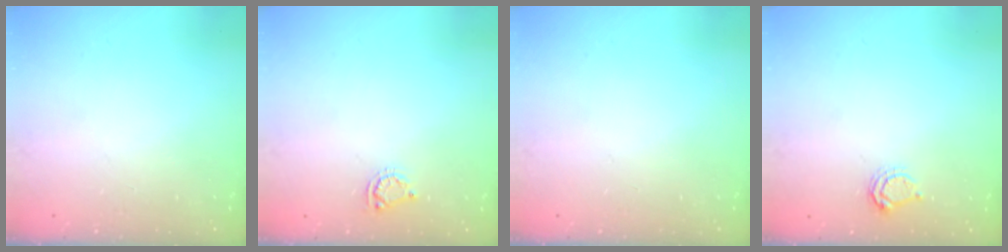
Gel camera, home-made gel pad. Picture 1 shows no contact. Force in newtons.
{"total": 4.9, "press": 4.8, "slide": 0.5}
{"total": 0.0}
{"total": 4.0, "press": 4.0, "slide": 0.4}